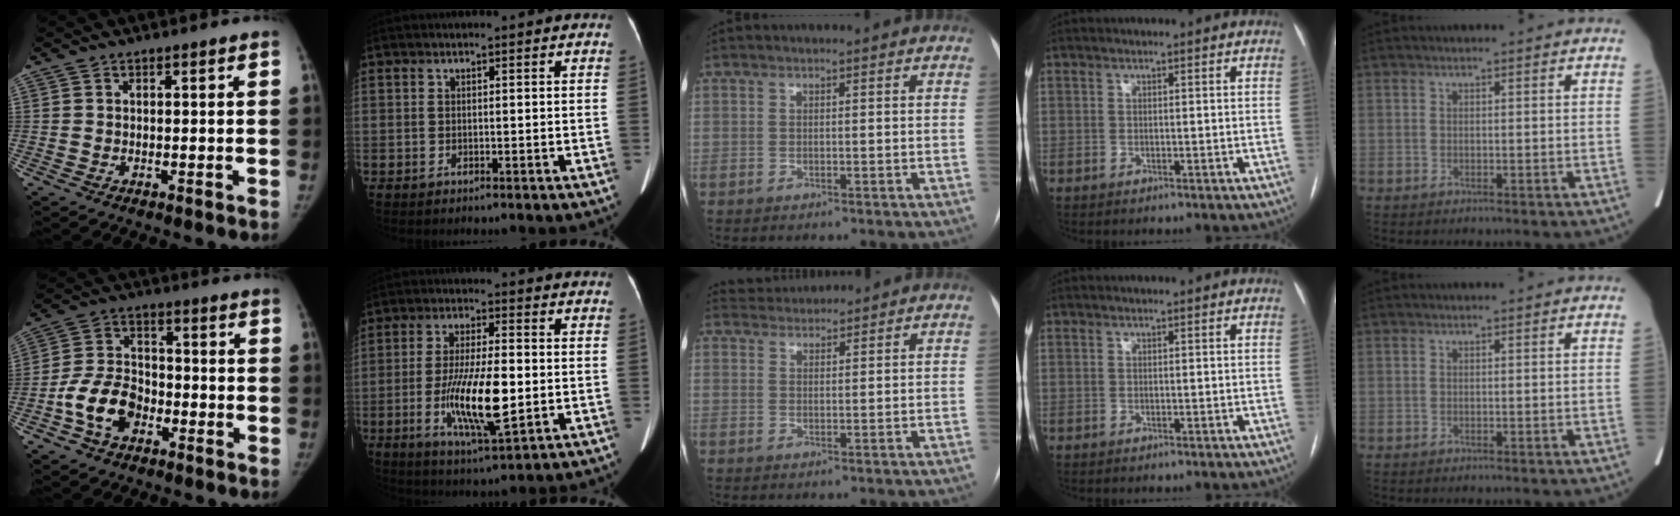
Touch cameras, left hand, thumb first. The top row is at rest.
{"thumb": {"total": 9.9, "force": [-4.3, 6.8, 5.8], "torque": [-0.095, 0.033, -0.082]}, "index": {"total": 12.0, "force": [-2.2, 2.4, 11.5], "torque": [-0.217, -0.013, -0.037]}, "middle": {"total": 3.3, "force": [3.3, 0.2, -0.3], "torque": [-0.005, 0.023, 0.062]}}